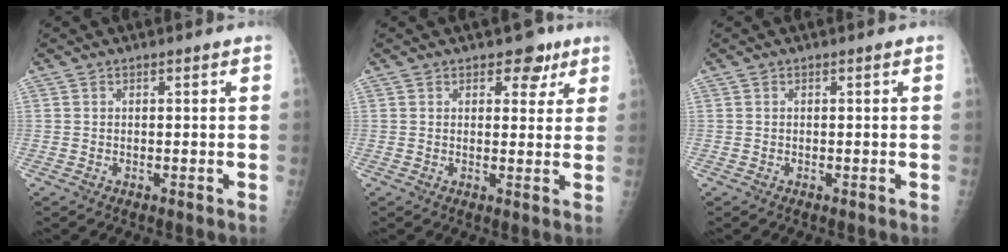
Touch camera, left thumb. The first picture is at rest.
{"total": 5.1, "force": [3.2, 3.1, 2.4], "torque": [0.003, -0.012, 0.039]}
{"total": 0.0}